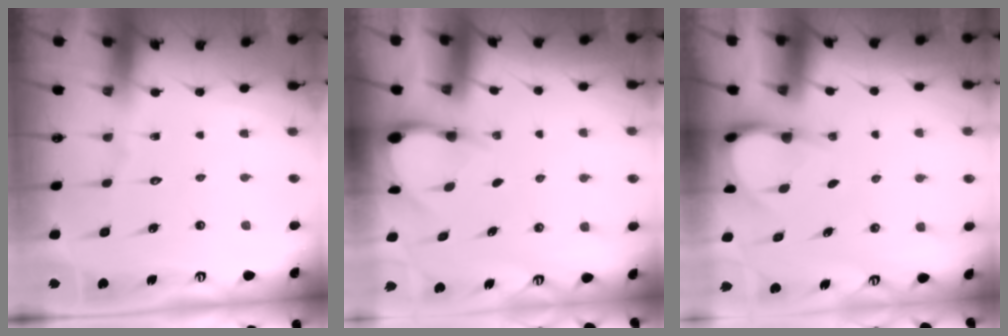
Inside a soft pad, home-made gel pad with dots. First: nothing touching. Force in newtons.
{"total": 3.4, "press": 3.4, "slide": 0.2}
{"total": 3.7, "press": 3.6, "slide": 0.4}